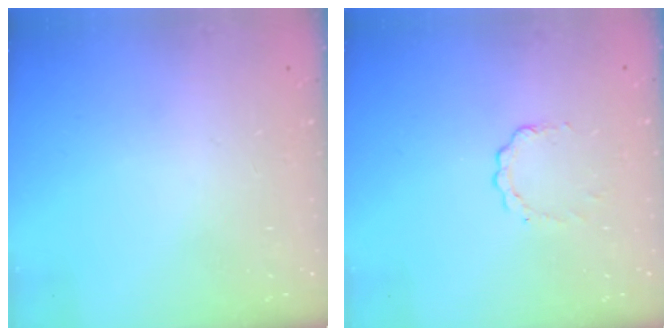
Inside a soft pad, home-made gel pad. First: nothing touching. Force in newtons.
{"total": 2.5, "press": 2.5, "slide": 0.3}